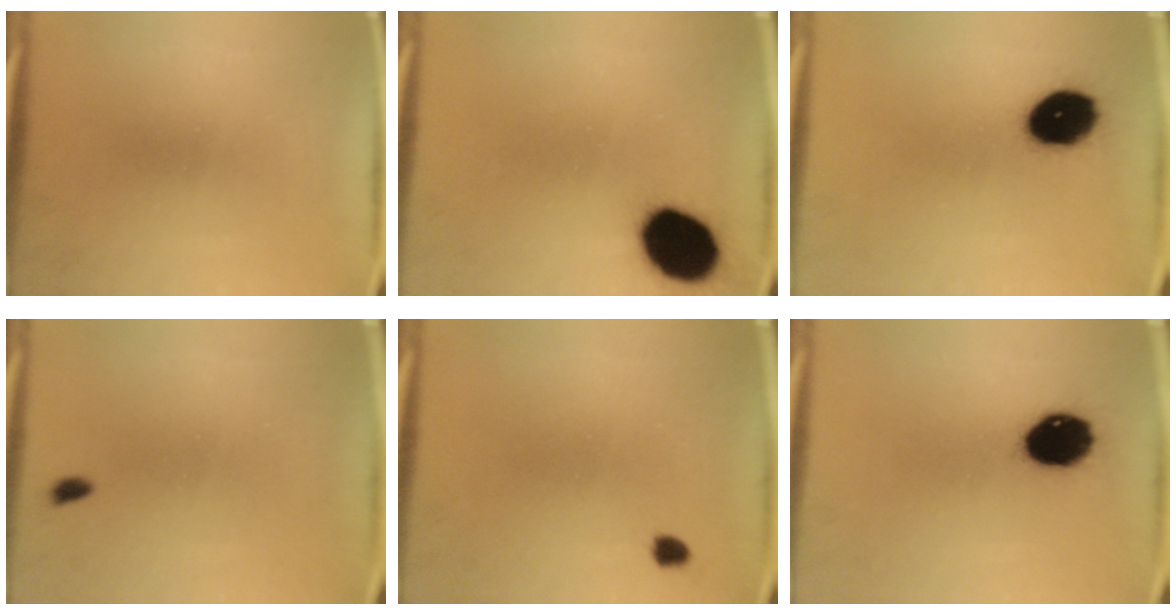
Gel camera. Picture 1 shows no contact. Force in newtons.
{"total": 16.5}
{"total": 12.7}
{"total": 0.7}
{"total": 1.4}
{"total": 12.3}